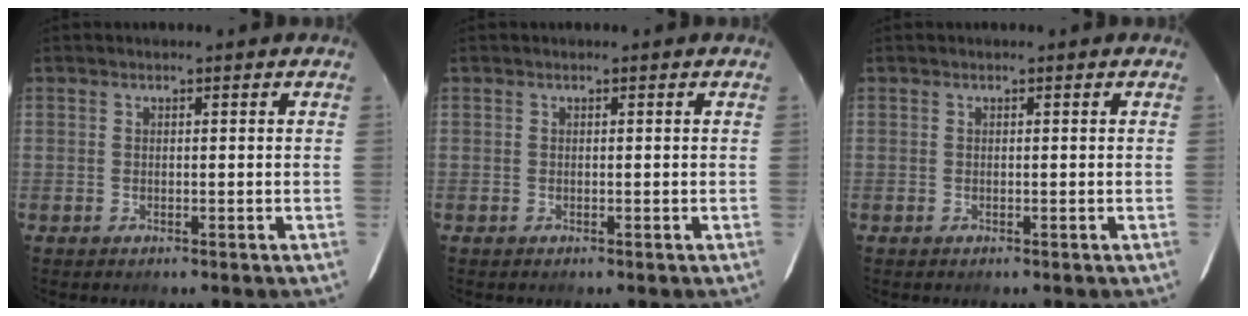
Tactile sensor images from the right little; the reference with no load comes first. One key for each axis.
{"total": 0.0}
{"total": 0.0}